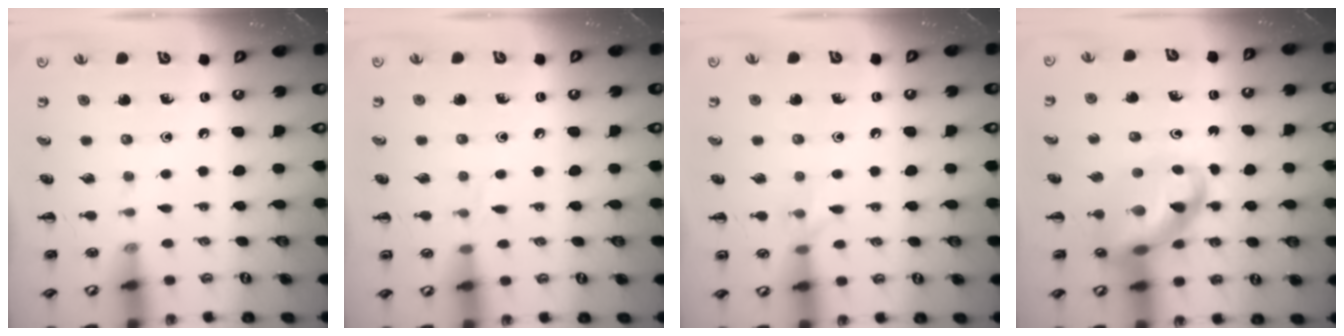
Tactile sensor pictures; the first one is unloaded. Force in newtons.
{"total": 2.7, "press": 2.5, "slide": 1.0}
{"total": 5.7, "press": 5.7, "slide": 1.0}
{"total": 11.7, "press": 11.4, "slide": 2.9}